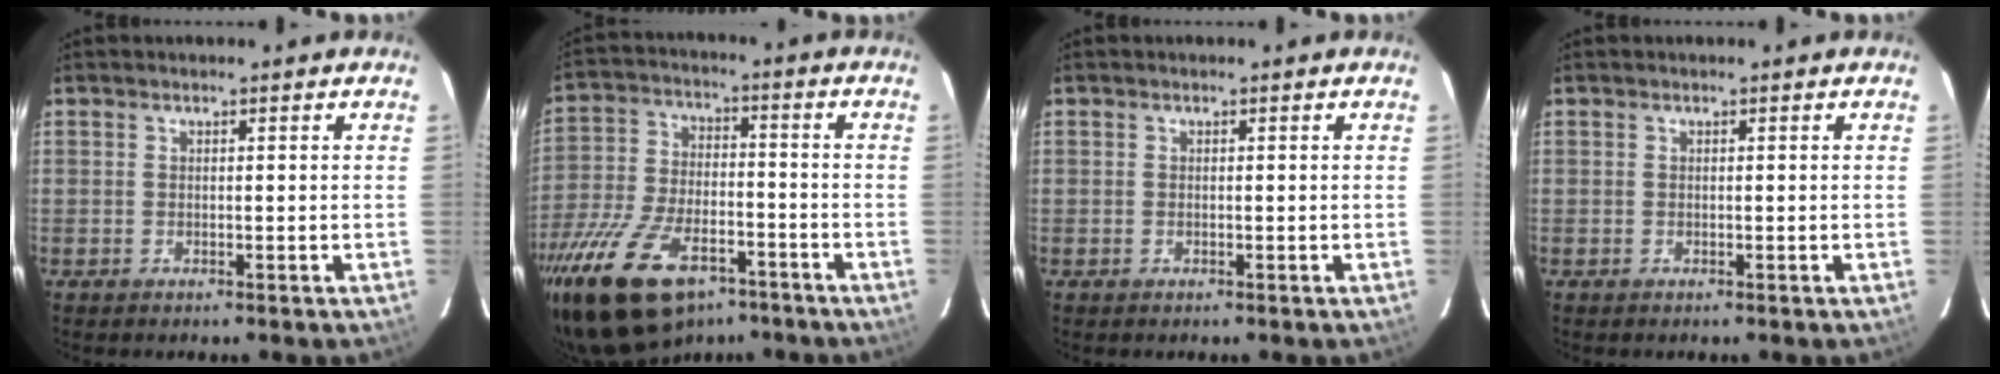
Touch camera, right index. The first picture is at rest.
{"total": 20.5, "force": [-13.4, 10.4, 11.7], "torque": [-0.249, -0.022, -0.226]}
{"total": 0.0}
{"total": 0.0}